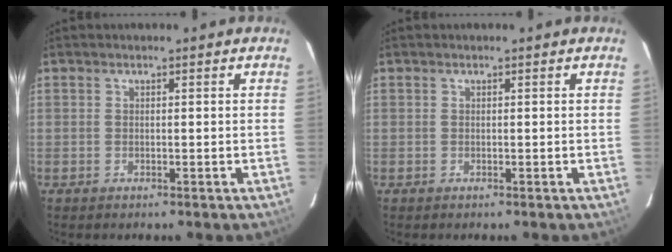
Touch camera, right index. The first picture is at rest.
{"total": 0.0}